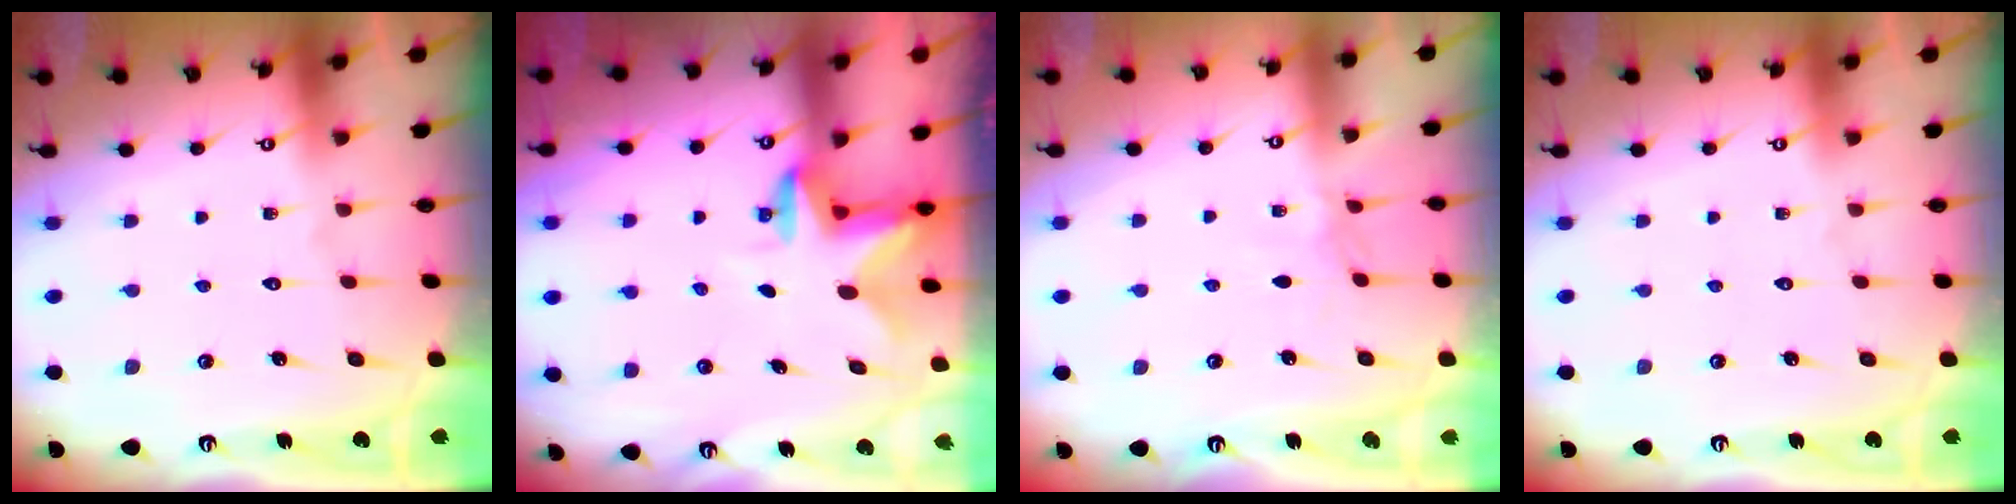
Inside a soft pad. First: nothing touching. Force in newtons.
{"total": 2.4, "press": 2.3, "slide": 0.4}
{"total": 2.9, "press": 2.9, "slide": 0.5}
{"total": 0.0}